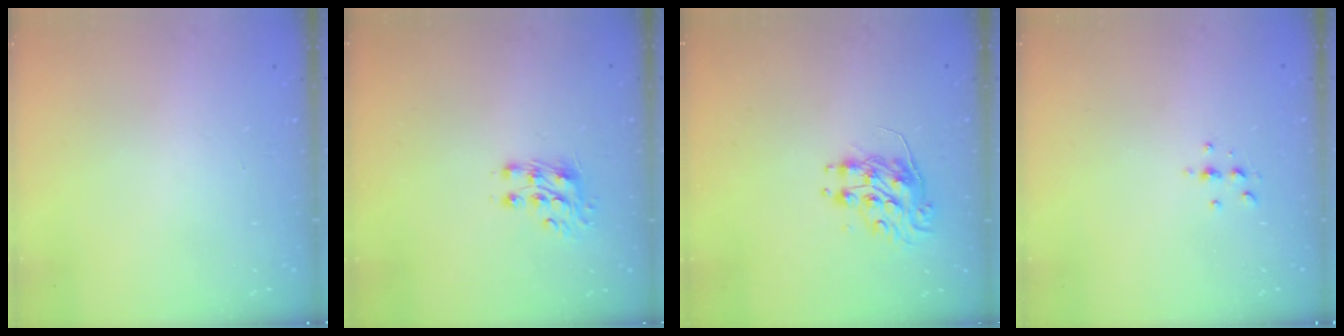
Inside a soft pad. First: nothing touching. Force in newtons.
{"total": 7.8, "press": 7.7, "slide": 0.8}
{"total": 8.8, "press": 8.7, "slide": 0.4}
{"total": 3.3, "press": 3.2, "slide": 0.4}